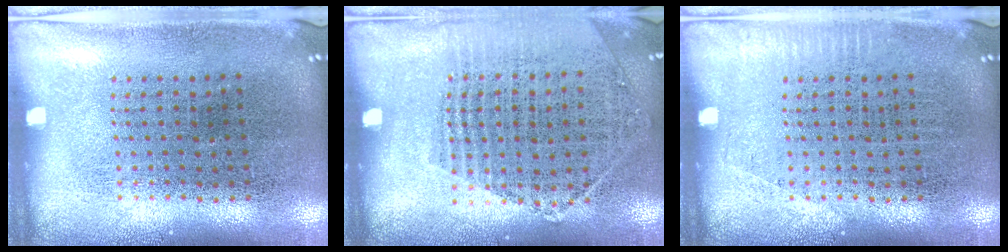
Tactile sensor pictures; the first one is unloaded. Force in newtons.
{"total": 1.4, "press": 1.4, "slide": 0.4}
{"total": 0.6, "press": 0.6, "slide": 0.1}